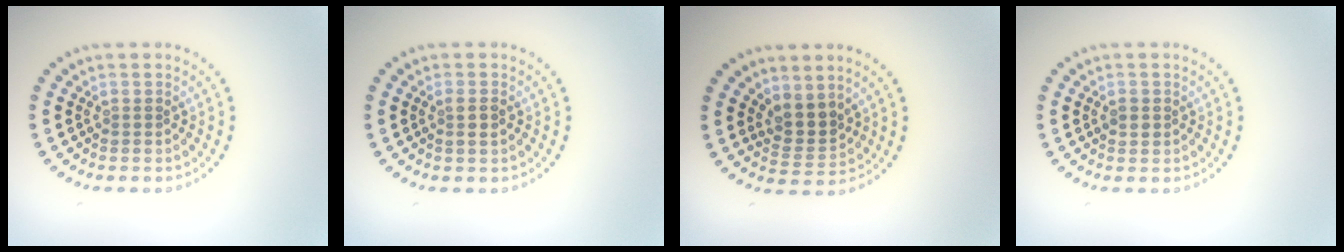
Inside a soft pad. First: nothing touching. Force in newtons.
{"total": 1.3, "press": 1.2, "slide": 0.5}
{"total": 2.7, "press": 2.1, "slide": 1.6}
{"total": 1.1, "press": 1.1, "slide": 0.2}